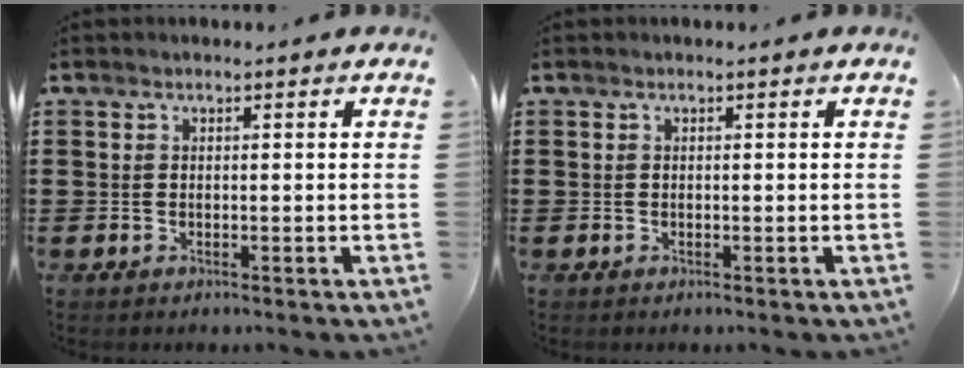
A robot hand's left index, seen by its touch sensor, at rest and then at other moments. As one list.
[{"total": 0.0}]